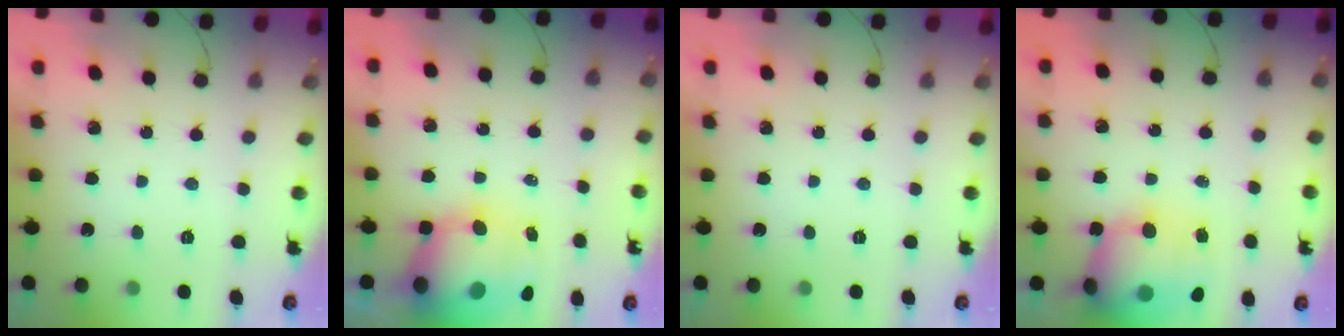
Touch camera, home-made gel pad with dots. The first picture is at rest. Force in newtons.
{"total": 13.3, "press": 12.9, "slide": 3.4}
{"total": 0.0}
{"total": 17.2, "press": 16.7, "slide": 4.2}